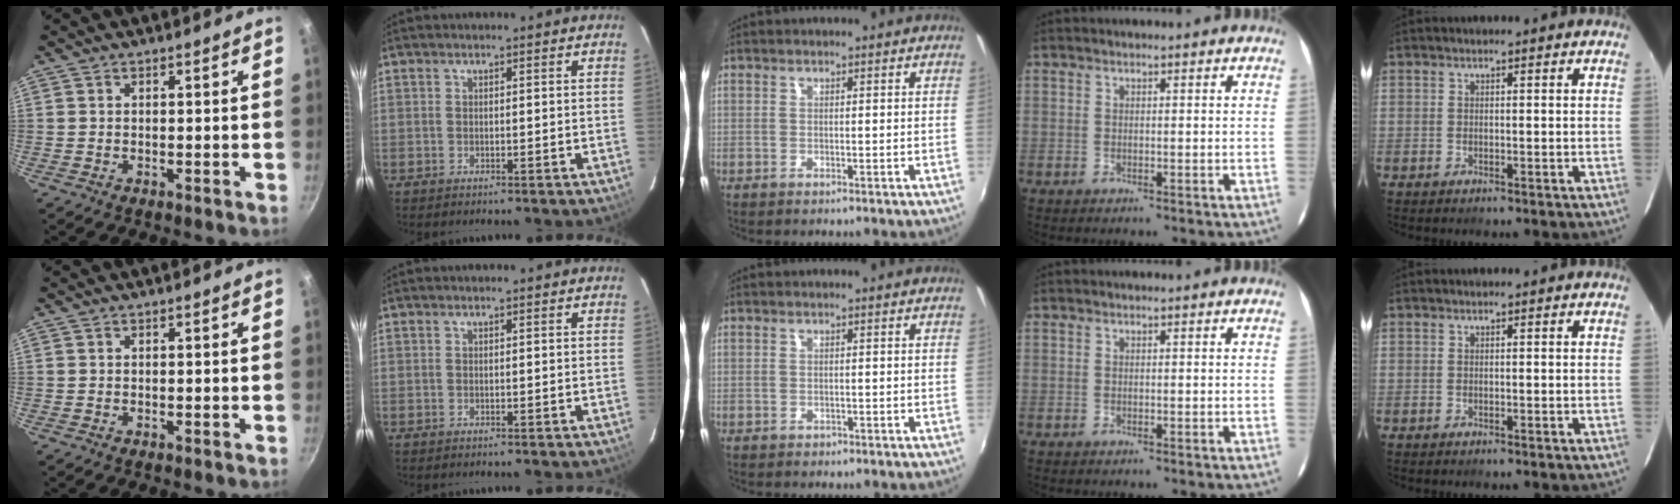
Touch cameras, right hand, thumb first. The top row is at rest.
{"middle": {"total": 0.7, "force": [-0.5, 0.5, 0.1], "torque": [-0.003, -0.002, -0.006]}}